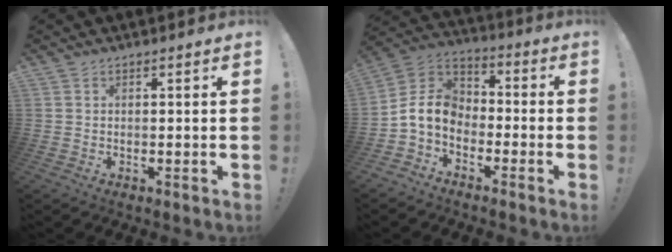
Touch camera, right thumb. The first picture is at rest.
{"total": 10.3, "force": [-3.4, 7.7, 5.9], "torque": [-0.115, 0.021, -0.056]}